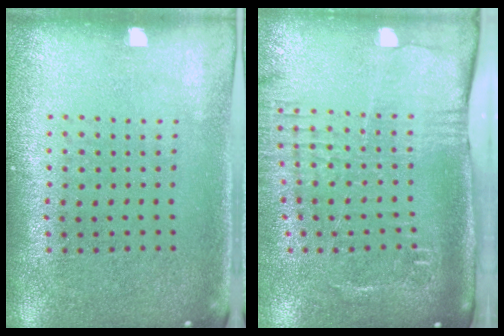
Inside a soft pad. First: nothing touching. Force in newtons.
{"total": 2.7, "press": 2.2, "slide": 1.7}